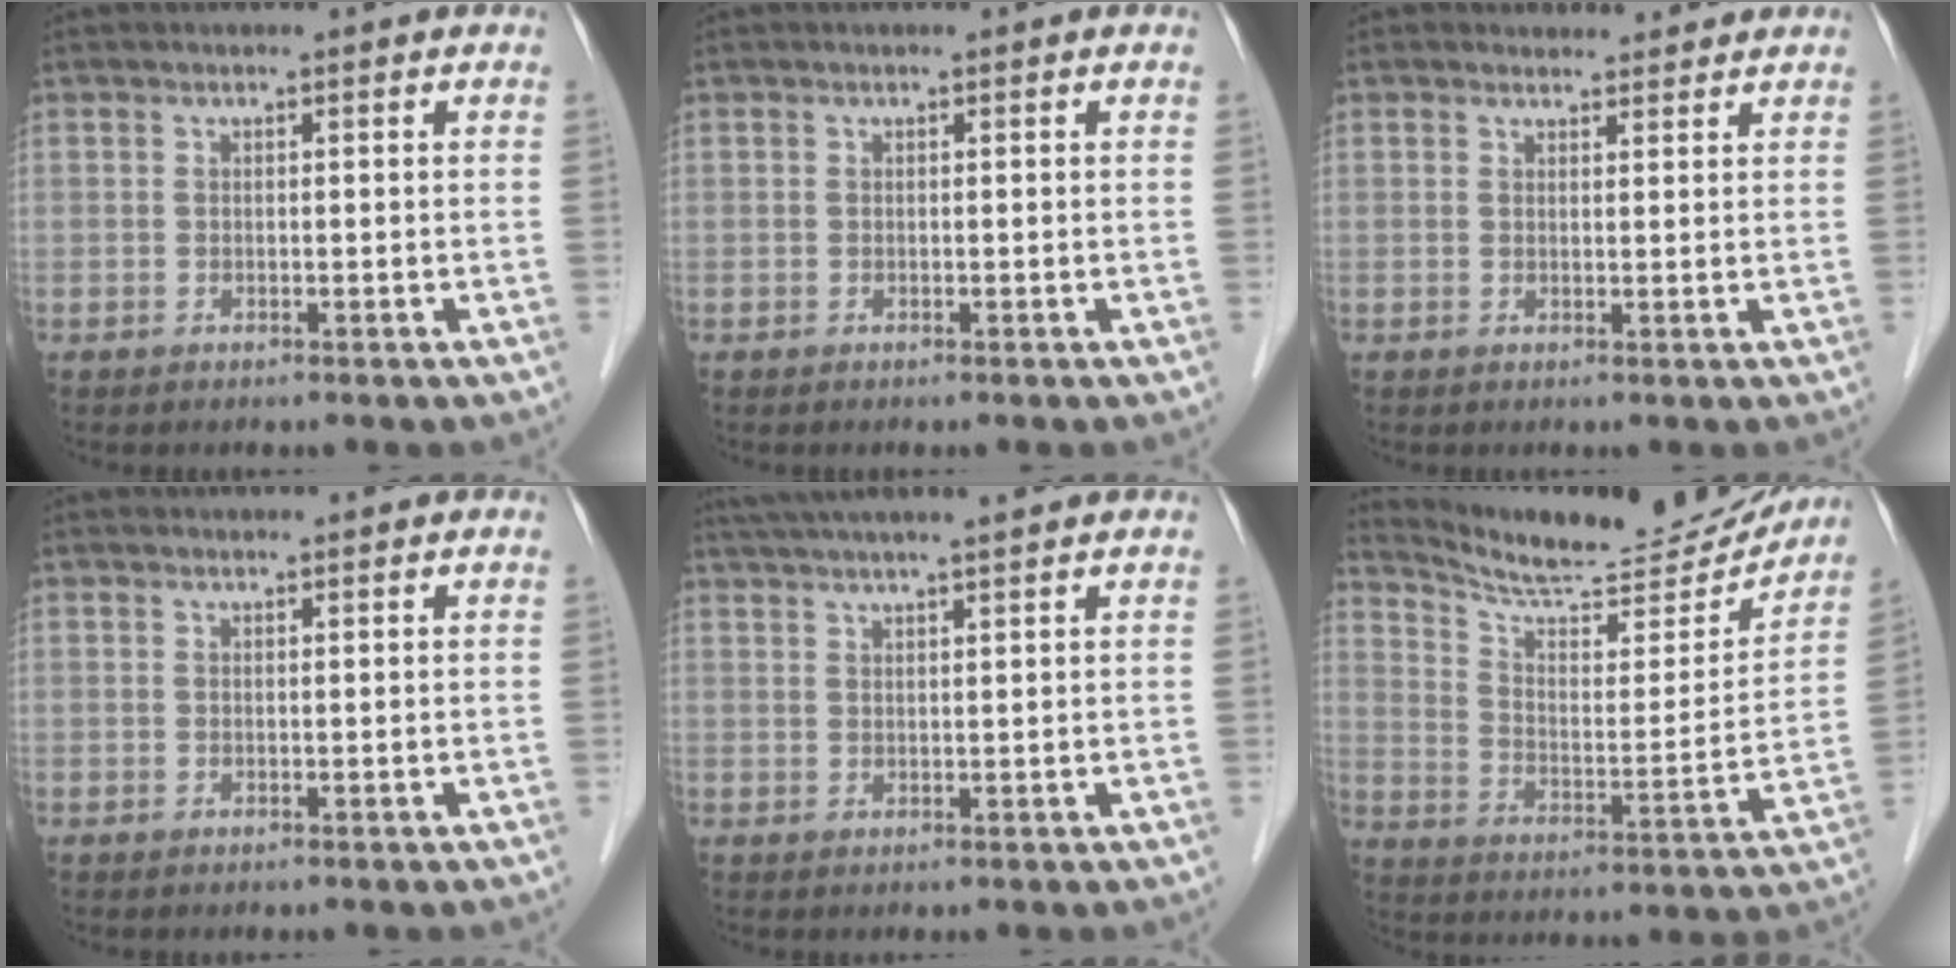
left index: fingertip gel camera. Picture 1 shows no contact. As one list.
[{"total": 0.0}, {"total": 3.0, "force": [2.8, 1.0, 0.0], "torque": [-0.004, 0.009, 0.036]}, {"total": 0.6, "force": [0.6, 0.0, 0.0], "torque": [-0.007, 0.006, 0.012]}, {"total": 10.8, "force": [9.4, -0.2, 5.4], "torque": [-0.088, 0.033, 0.134]}, {"total": 19.9, "force": [18.8, 2.9, 5.9], "torque": [-0.098, -0.035, 0.270]}]